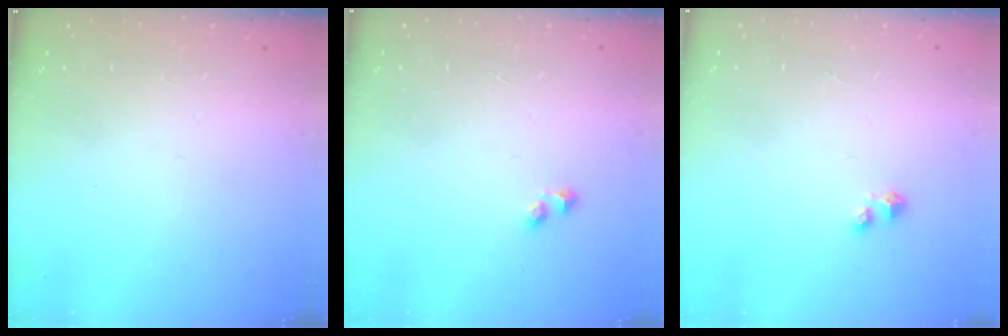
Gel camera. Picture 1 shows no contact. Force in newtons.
{"total": 1.8, "press": 1.7, "slide": 0.6}
{"total": 2.4, "press": 2.4, "slide": 0.1}